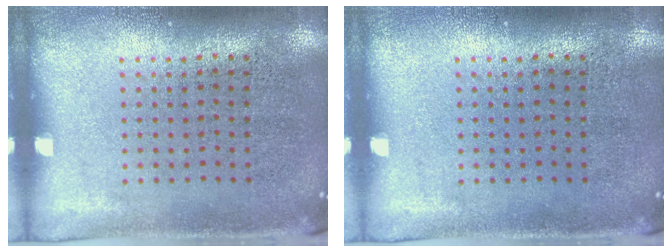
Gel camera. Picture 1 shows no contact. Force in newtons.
{"total": 0.0}